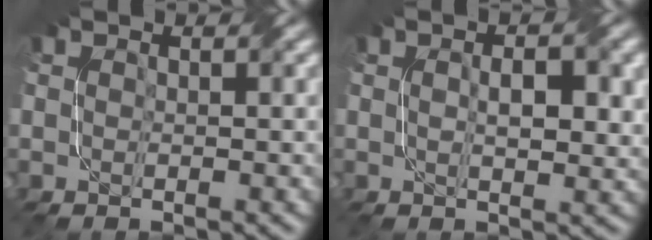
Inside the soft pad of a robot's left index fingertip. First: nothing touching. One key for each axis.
{"total": 3.8, "fx": 0.6, "fy": 1.5, "fz": 3.4, "tx": -0.062, "ty": 0.002, "tz": 0.013}